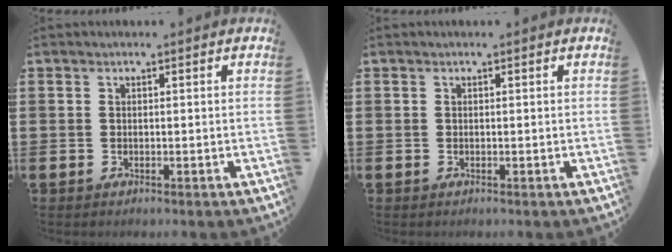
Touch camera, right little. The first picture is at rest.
{"total": 0.0}